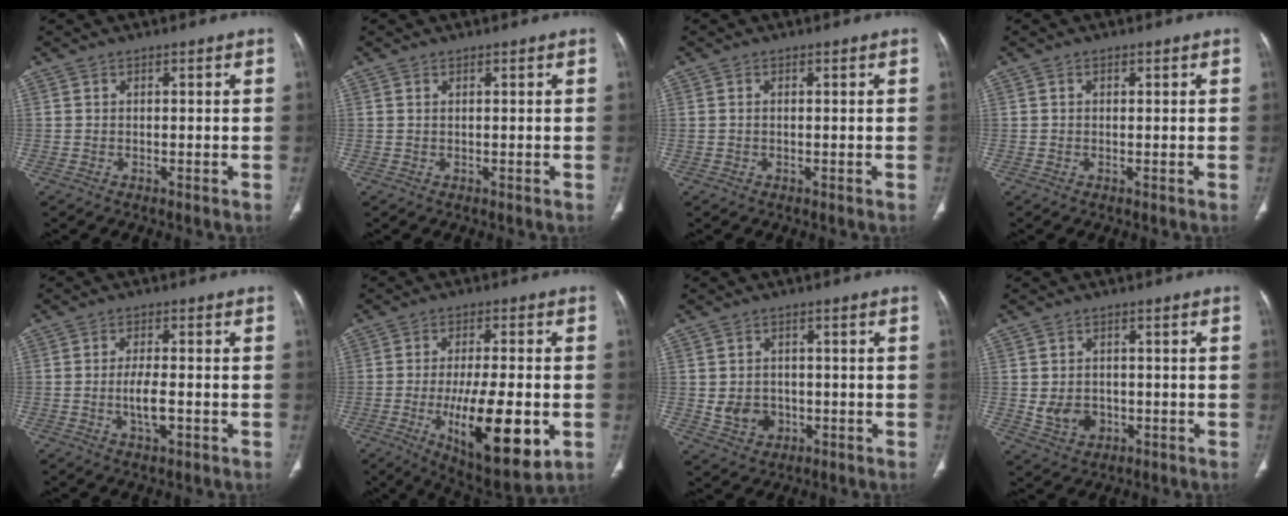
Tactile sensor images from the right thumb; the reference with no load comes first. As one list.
[{"total": 0.0}, {"total": 0.6, "force": [-0.1, 0.4, 0.4], "torque": [-0.012, 0.003, 0.001]}, {"total": 0.0}, {"total": 4.7, "force": [-1.3, 1.7, 4.2], "torque": [-0.076, 0.001, -0.023]}, {"total": 18.6, "force": [-5.1, 6.1, 16.8], "torque": [-0.261, -0.011, -0.067]}, {"total": 5.3, "force": [-0.9, 4.6, 2.5], "torque": [-0.024, 0.007, -0.004]}, {"total": 5.2, "force": [-0.9, 4.3, 2.8], "torque": [-0.034, 0.005, -0.003]}]